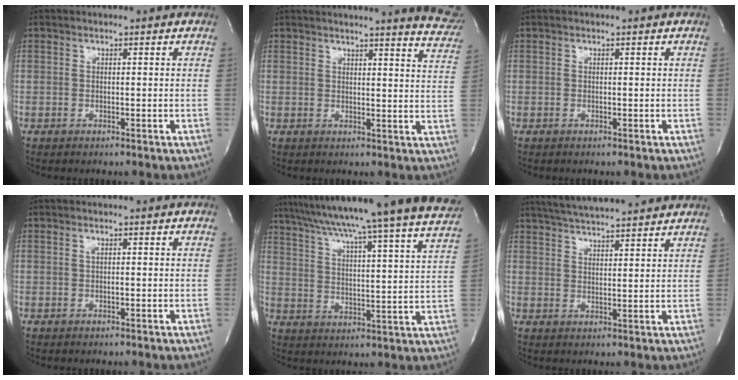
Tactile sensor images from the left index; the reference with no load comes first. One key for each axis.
{"total": 12.2, "fx": 11.5, "fy": 0.2, "fz": 4.1, "tx": -0.038, "ty": -0.064, "tz": 0.105}
{"total": 0.0}
{"total": 0.7, "fx": 0.1, "fy": 0.1, "fz": 0.7, "tx": -0.015, "ty": -0.001, "tz": 0.001}
{"total": 30.2, "fx": 27.0, "fy": -1.8, "fz": 13.4, "tx": -0.226, "ty": -0.061, "tz": 0.353}
{"total": 14.3, "fx": 12.9, "fy": 1.1, "fz": 6.0, "tx": -0.109, "ty": 0.027, "tz": 0.187}